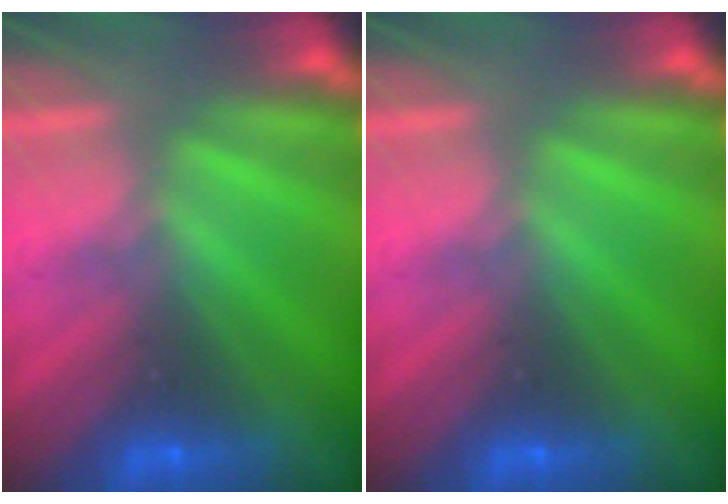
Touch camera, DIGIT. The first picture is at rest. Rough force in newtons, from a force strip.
{"total": 0.0}